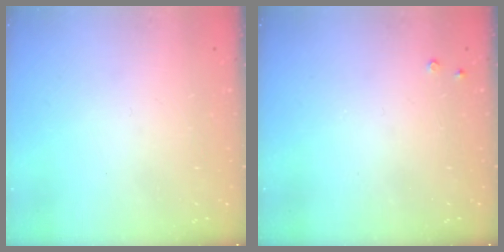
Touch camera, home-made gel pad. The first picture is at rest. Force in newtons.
{"total": 1.8, "press": 1.8, "slide": 0.4}